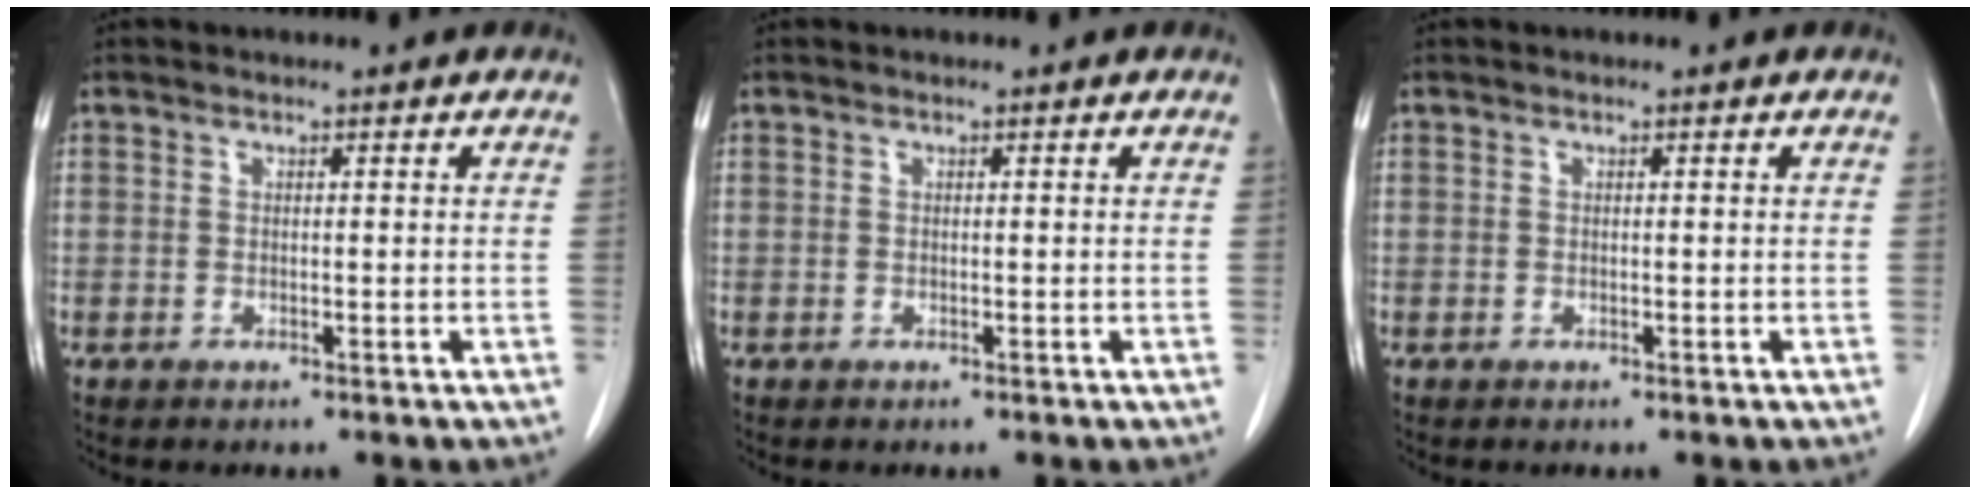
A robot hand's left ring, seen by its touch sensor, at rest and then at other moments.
{"total": 0.0}
{"total": 0.0}